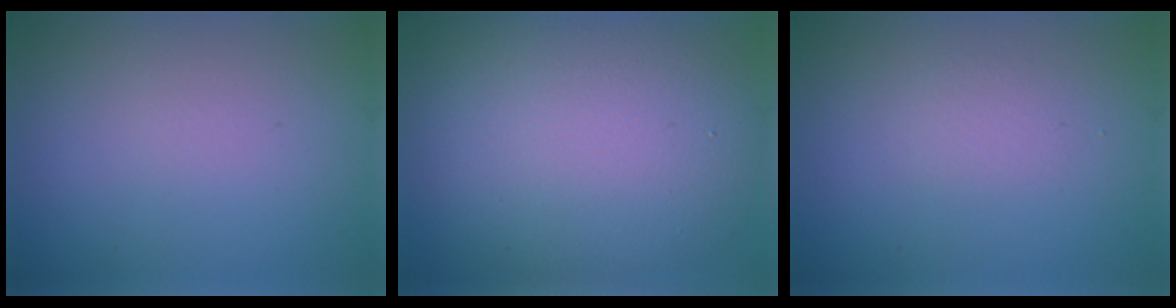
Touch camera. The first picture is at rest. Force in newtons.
{"total": 12.9, "press": 12.9, "slide": 0.7}
{"total": 0.9, "press": 0.9, "slide": 0.0}